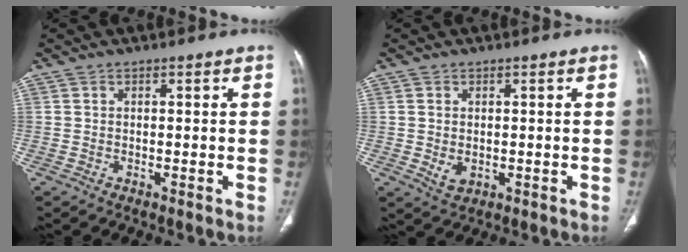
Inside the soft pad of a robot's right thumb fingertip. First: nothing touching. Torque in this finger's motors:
{"motor_torque": [-0.36, 0.22, -0.16, 0.07, 0.09]}